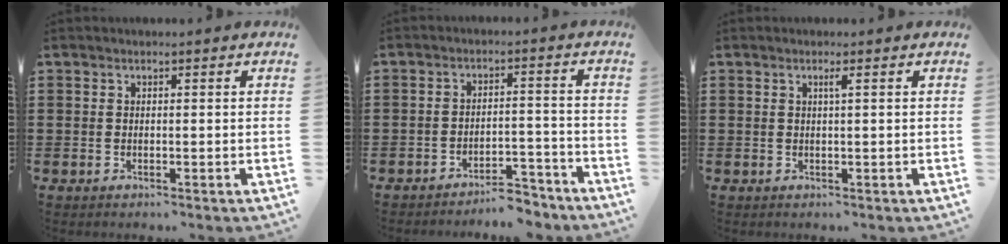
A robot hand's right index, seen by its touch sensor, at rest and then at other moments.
{"total": 5.1, "force": [-4.8, 0.7, 1.5], "torque": [-0.026, 0.007, -0.095]}
{"total": 0.9, "force": [0.3, -0.2, 0.9], "torque": [-0.015, -0.003, 0.005]}